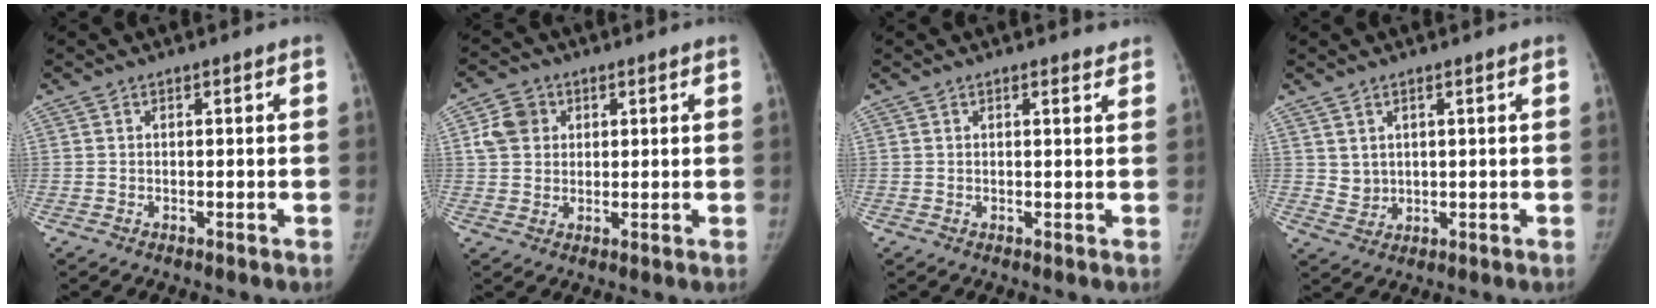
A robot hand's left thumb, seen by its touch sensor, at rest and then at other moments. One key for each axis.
{"total": 5.8, "fx": 1.8, "fy": 4.9, "fz": 2.6, "tx": -0.029, "ty": 0.001, "tz": 0.031}
{"total": 1.3, "fx": 1.2, "fy": 0.3, "fz": 0.5, "tx": -0.003, "ty": -0.007, "tz": 0.015}
{"total": 2.7, "fx": 1.4, "fy": 2.1, "fz": 0.8, "tx": -0.004, "ty": -0.017, "tz": 0.035}